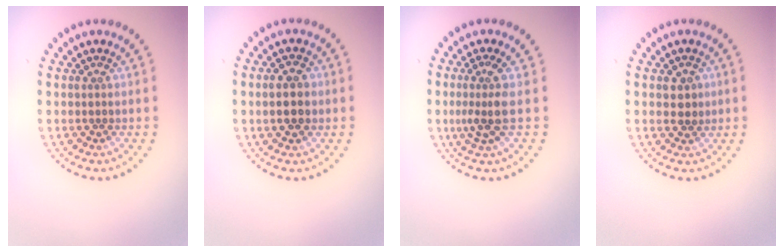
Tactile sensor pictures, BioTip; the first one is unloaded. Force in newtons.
{"total": 3.5, "press": 3.5, "slide": 0.1}
{"total": 2.6, "press": 2.0, "slide": 1.8}
{"total": 1.8, "press": 1.8, "slide": 0.4}